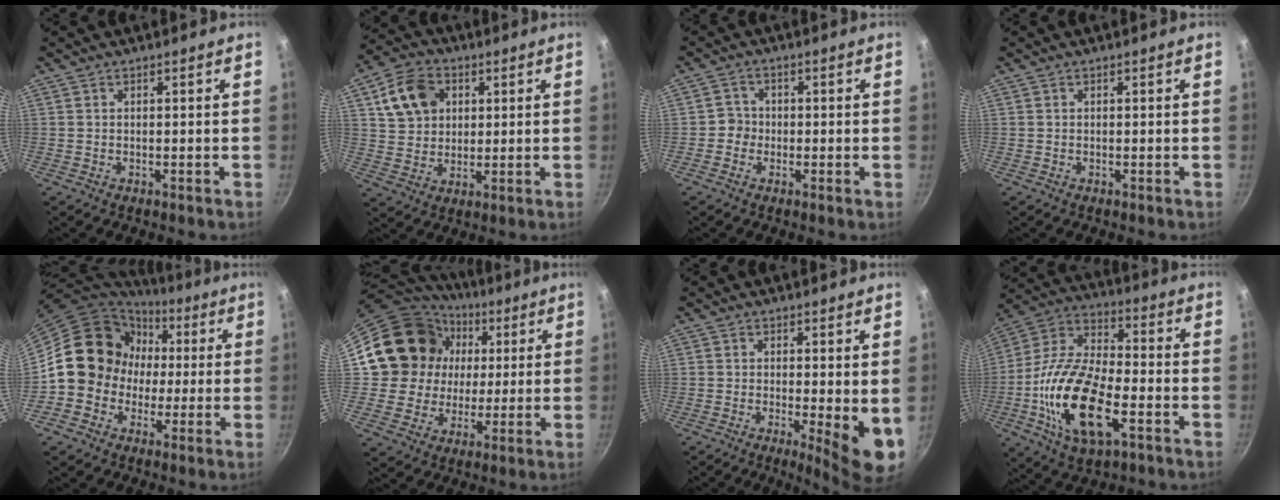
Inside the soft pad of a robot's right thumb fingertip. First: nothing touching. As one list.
[{"total": 11.2, "force": [3.7, 8.8, 6.0], "torque": [-0.089, 0.006, 0.065]}, {"total": 2.6, "force": [-0.8, 2.5, 0.5], "torque": [0.014, 0.011, -0.021]}, {"total": 0.0}, {"total": 15.2, "force": [0.1, 14.0, 6.0], "torque": [-0.046, 0.028, -0.009]}, {"total": 18.3, "force": [4.3, 16.5, 6.4], "torque": [-0.101, 0.009, 0.077]}, {"total": 7.8, "force": [-0.5, 2.0, 7.5], "torque": [-0.091, -0.016, -0.003]}, {"total": 21.5, "force": [-6.0, 10.1, 18.0], "torque": [-0.342, 0.025, -0.124]}]